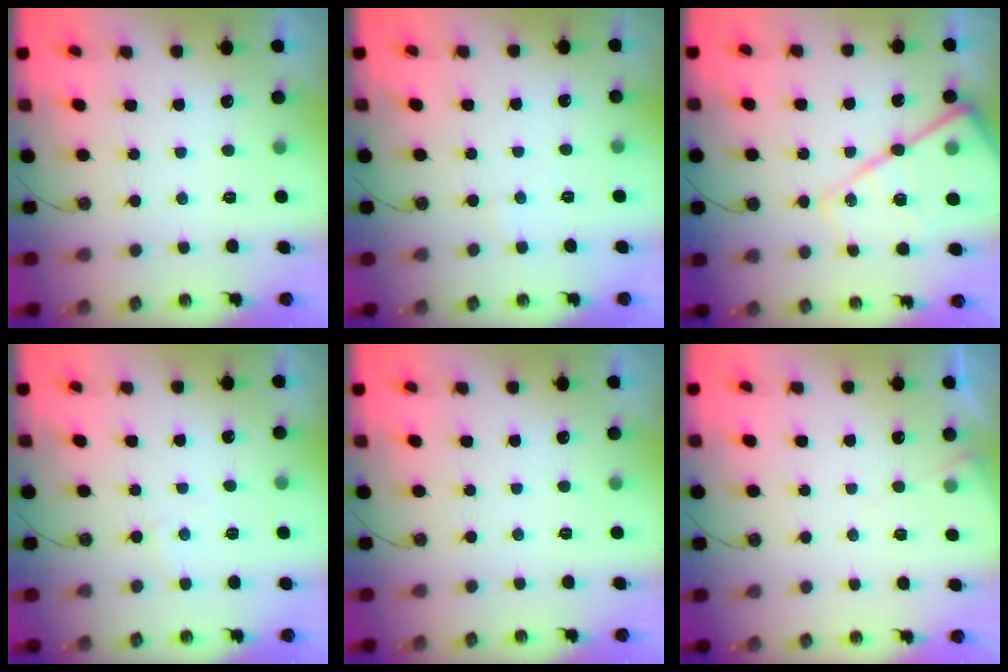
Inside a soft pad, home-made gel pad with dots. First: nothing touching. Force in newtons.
{"total": 2.6, "press": 2.5, "slide": 0.5}
{"total": 20.1, "press": 20.0, "slide": 1.9}
{"total": 3.6, "press": 3.6, "slide": 0.6}
{"total": 0.0}
{"total": 5.5, "press": 5.5, "slide": 0.7}